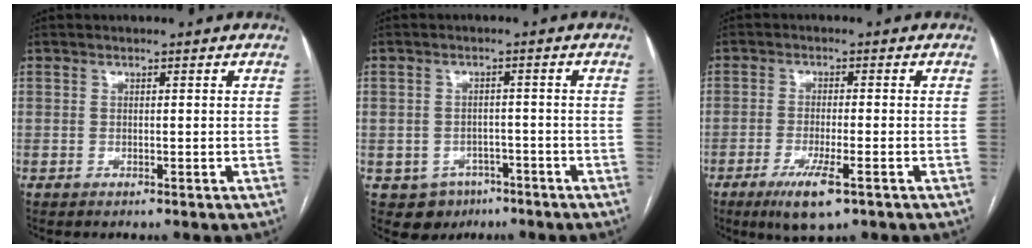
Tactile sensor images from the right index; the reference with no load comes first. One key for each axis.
{"total": 5.5, "fx": -3.0, "fy": 4.5, "fz": 0.8, "tx": -0.005, "ty": 0.010, "tz": -0.036}
{"total": 6.6, "fx": -3.6, "fy": 0.7, "fz": 5.5, "tx": -0.104, "ty": -0.016, "tz": -0.059}